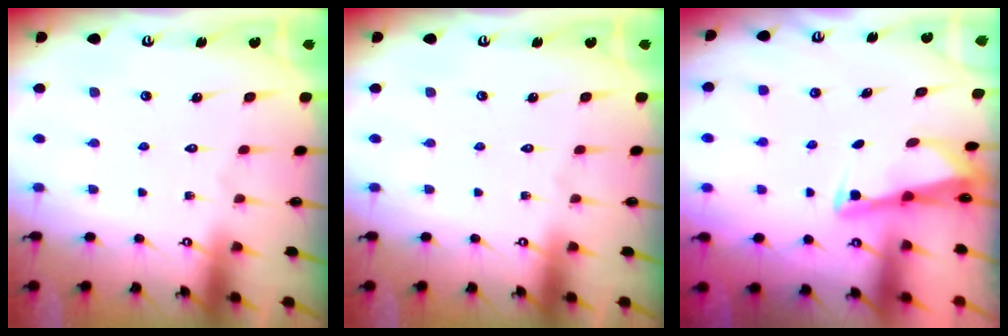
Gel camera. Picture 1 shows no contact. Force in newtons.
{"total": 0.0}
{"total": 2.7, "press": 2.7, "slide": 0.1}